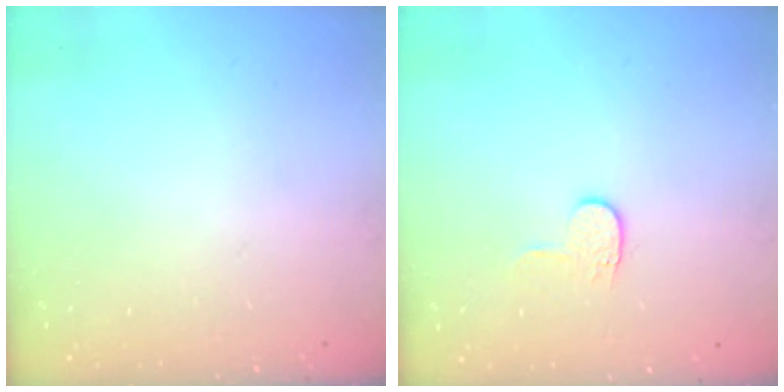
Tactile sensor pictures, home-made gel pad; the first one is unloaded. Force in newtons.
{"total": 4.0, "press": 4.0, "slide": 0.5}